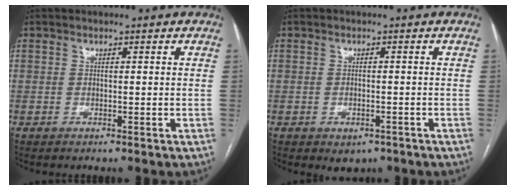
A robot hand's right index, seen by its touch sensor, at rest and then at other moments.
{"total": 2.7, "force": [-1.6, 1.7, 1.4], "torque": [-0.014, 0.000, -0.011]}